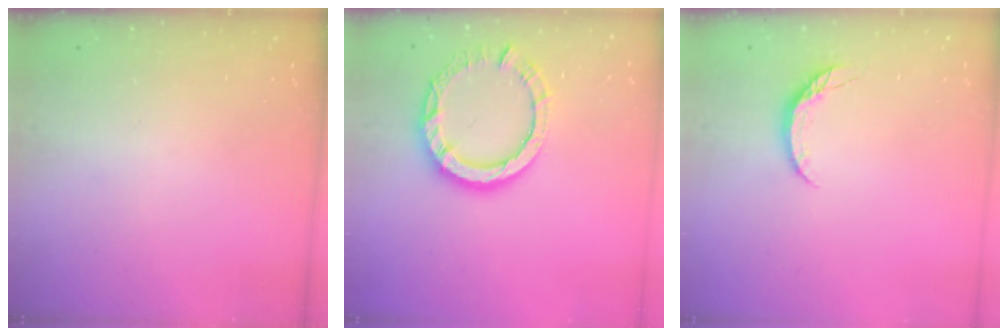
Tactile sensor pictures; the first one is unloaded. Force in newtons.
{"total": 11.7, "press": 11.6, "slide": 1.4}
{"total": 5.3, "press": 5.2, "slide": 0.6}